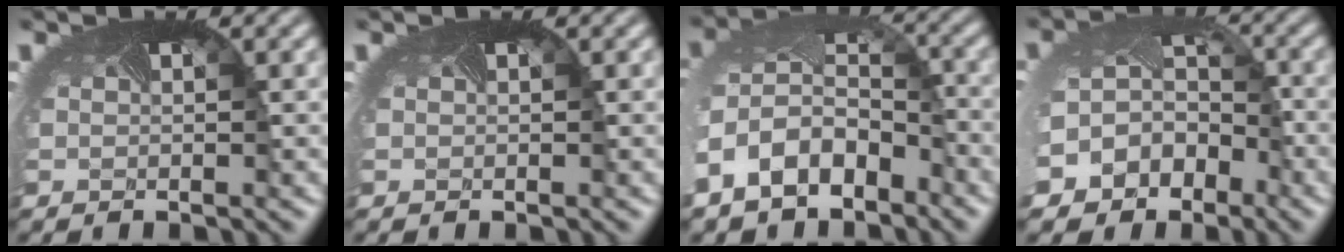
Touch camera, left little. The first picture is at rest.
{"total": 0.0}
{"total": 8.8, "force": [-4.0, 6.3, 4.6], "torque": [-0.122, -0.024, -0.066]}
{"total": 9.0, "force": [-5.2, 7.0, 2.4], "torque": [-0.062, -0.040, -0.071]}